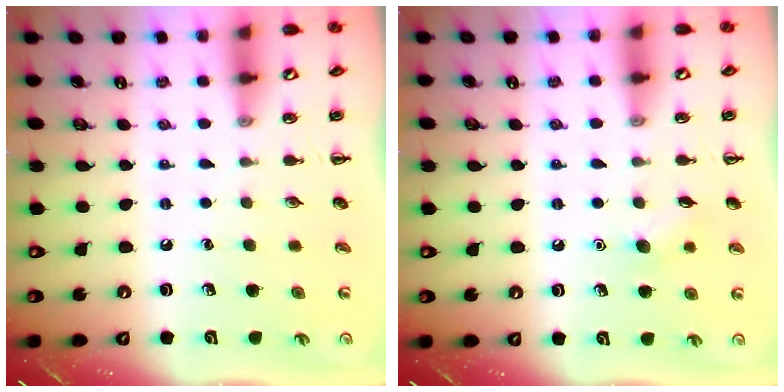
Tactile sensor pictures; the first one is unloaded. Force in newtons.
{"total": 7.1, "press": 6.9, "slide": 1.7}